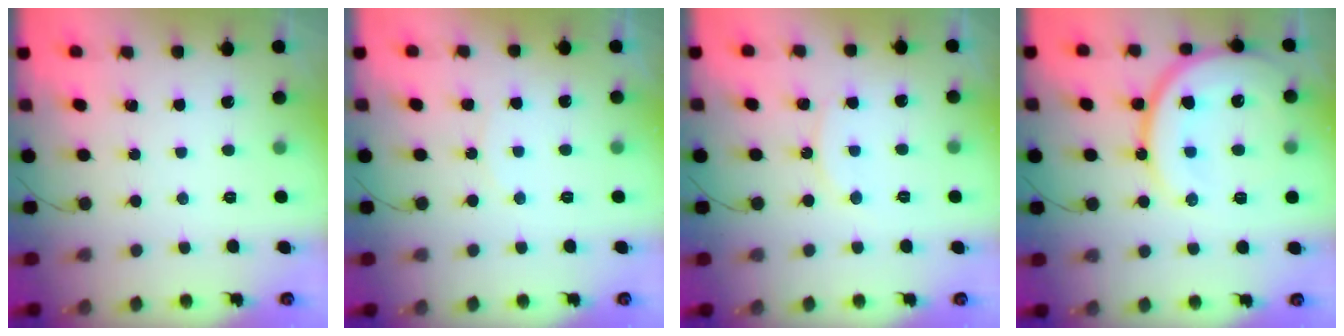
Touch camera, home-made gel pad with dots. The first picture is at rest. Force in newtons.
{"total": 3.4, "press": 3.4, "slide": 0.4}
{"total": 7.9, "press": 7.9, "slide": 0.4}
{"total": 18.3, "press": 18.3, "slide": 1.5}